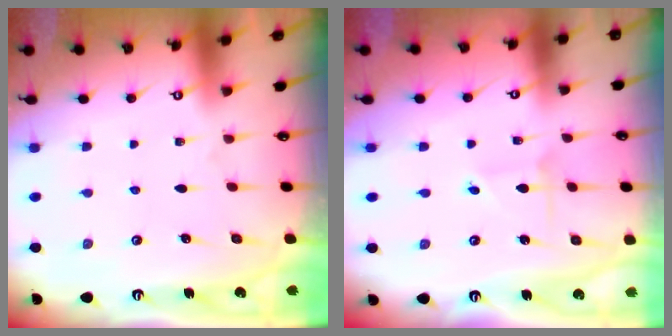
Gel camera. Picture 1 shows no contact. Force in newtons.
{"total": 2.4, "press": 2.4, "slide": 0.2}